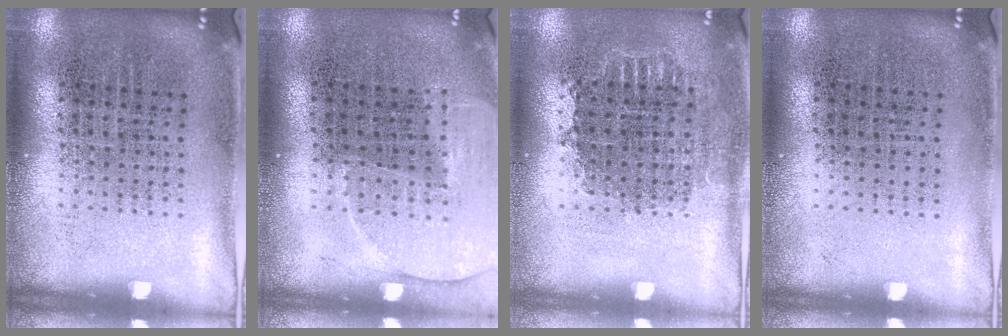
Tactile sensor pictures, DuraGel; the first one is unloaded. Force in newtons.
{"total": 1.3, "press": 1.3, "slide": 0.3}
{"total": 0.9, "press": 0.8, "slide": 0.2}
{"total": 0.0}